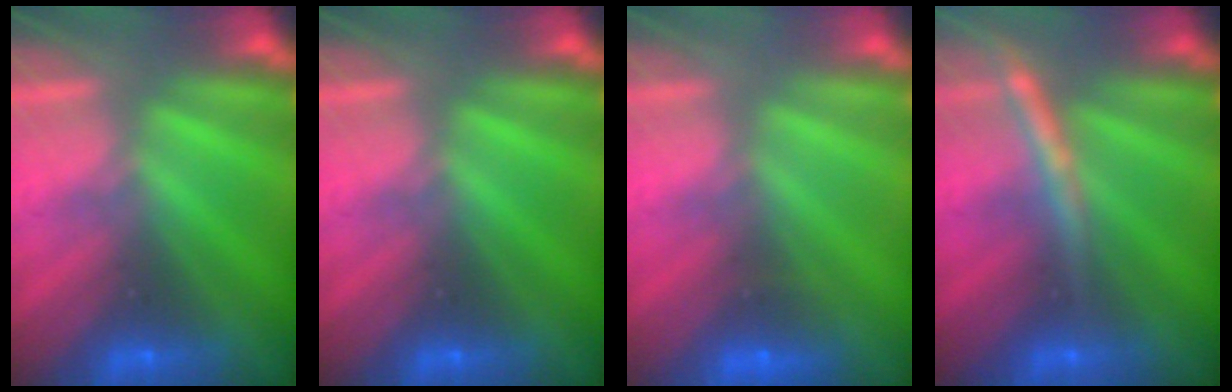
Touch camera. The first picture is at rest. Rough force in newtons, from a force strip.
{"total": 0.0}
{"total": 1.8}
{"total": 2.7}